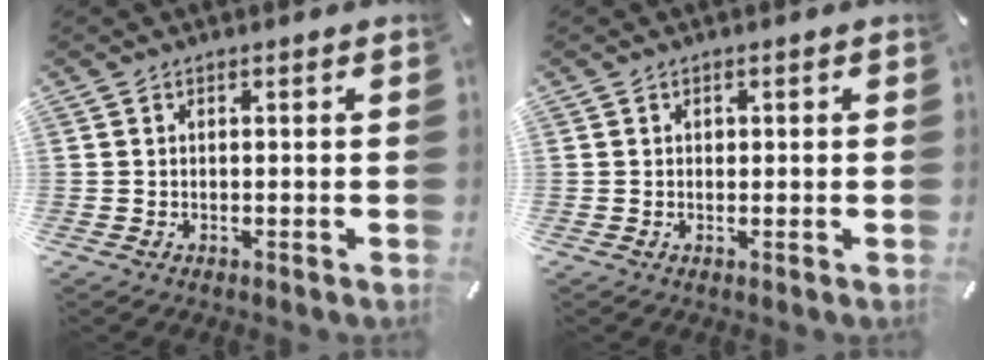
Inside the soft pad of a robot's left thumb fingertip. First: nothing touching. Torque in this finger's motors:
{"motor_torque": [0.33, 0.49, 0.06, -0.05, 0.00]}